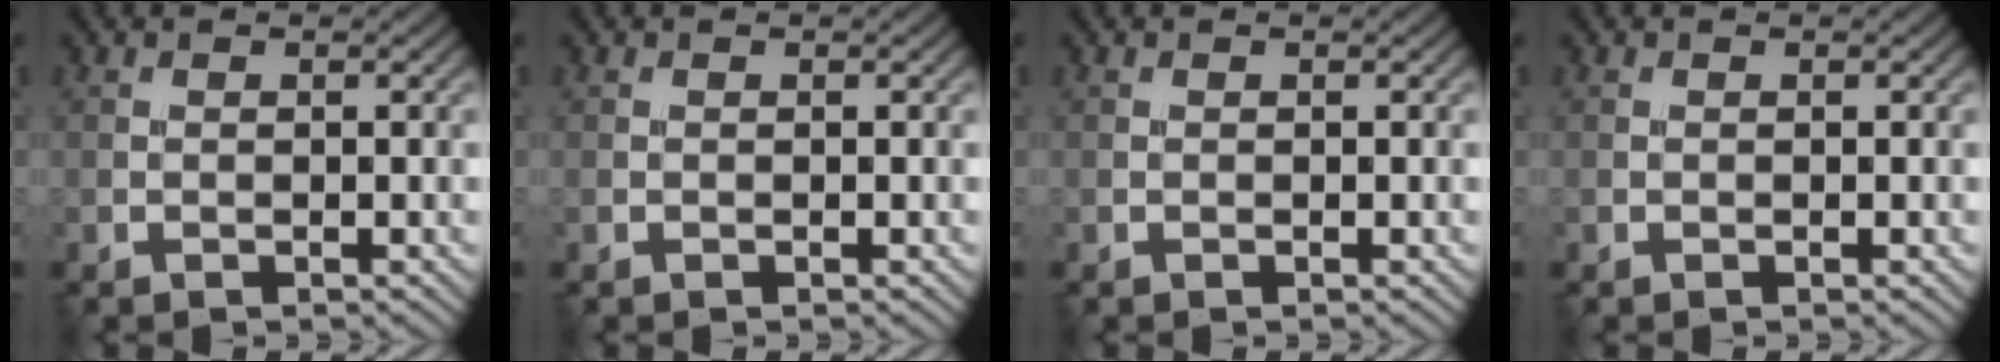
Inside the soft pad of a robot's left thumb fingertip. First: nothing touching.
{"total": 0.0}
{"total": 0.0}
{"total": 0.0}